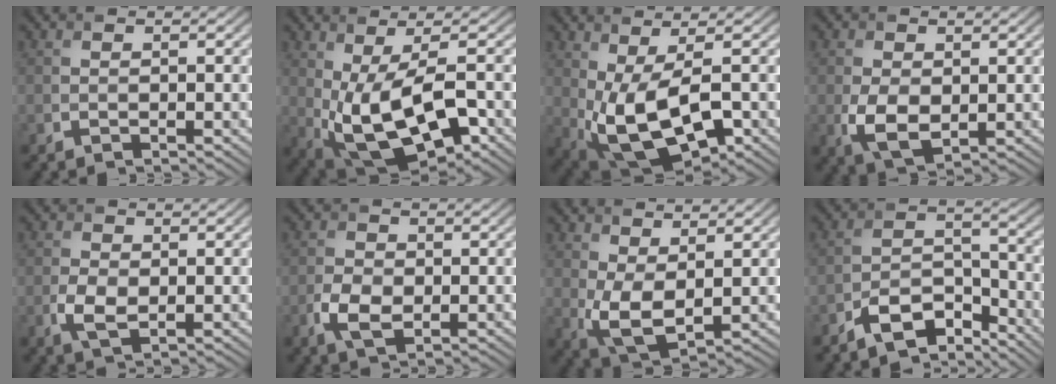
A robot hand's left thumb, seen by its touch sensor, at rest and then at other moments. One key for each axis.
{"total": 11.7, "fx": -1.9, "fy": 5.2, "fz": 10.3, "tx": -0.203, "ty": -0.010, "tz": -0.022}
{"total": 10.0, "fx": -1.2, "fy": 4.6, "fz": 8.8, "tx": -0.184, "ty": -0.013, "tz": -0.012}
{"total": 5.0, "fx": -0.5, "fy": 3.2, "fz": 3.8, "tx": -0.090, "ty": -0.014, "tz": -0.003}
{"total": 3.2, "fx": -0.5, "fy": 2.0, "fz": 2.5, "tx": -0.060, "ty": -0.006, "tz": -0.009}
{"total": 4.1, "fx": -1.1, "fy": 2.7, "fz": 2.9, "tx": -0.068, "ty": -0.007, "tz": -0.024}
{"total": 6.2, "fx": 1.3, "fy": 3.2, "fz": 5.1, "tx": -0.118, "ty": -0.005, "tz": 0.029}
{"total": 7.1, "fx": -5.6, "fy": 2.9, "fz": 3.3, "tx": -0.055, "ty": 0.002, "tz": -0.113}